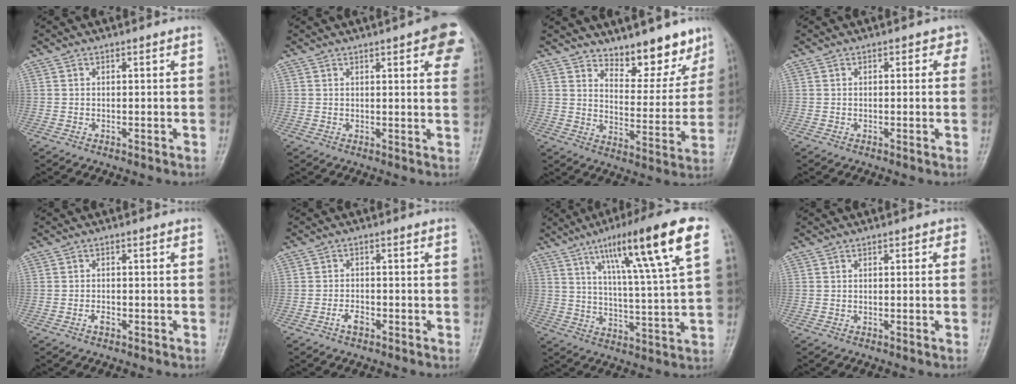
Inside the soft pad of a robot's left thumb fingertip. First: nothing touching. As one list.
[{"total": 10.2, "force": [4.9, 2.6, 8.6], "torque": [-0.075, -0.008, 0.051]}, {"total": 10.6, "force": [8.8, 3.9, 4.4], "torque": [-0.019, -0.071, 0.139]}, {"total": 2.2, "force": [0.8, 1.5, 1.5], "torque": [0.010, 0.003, 0.003]}, {"total": 1.2, "force": [-0.8, 0.6, 0.6], "torque": [-0.013, 0.003, -0.016]}, {"total": 2.2, "force": [-1.5, 1.0, 1.2], "torque": [-0.024, 0.009, -0.028]}, {"total": 18.1, "force": [8.8, 1.8, 15.7], "torque": [-0.241, -0.021, 0.136]}, {"total": 1.3, "force": [0.4, 0.8, 1.0], "torque": [-0.001, 0.003, 0.001]}]